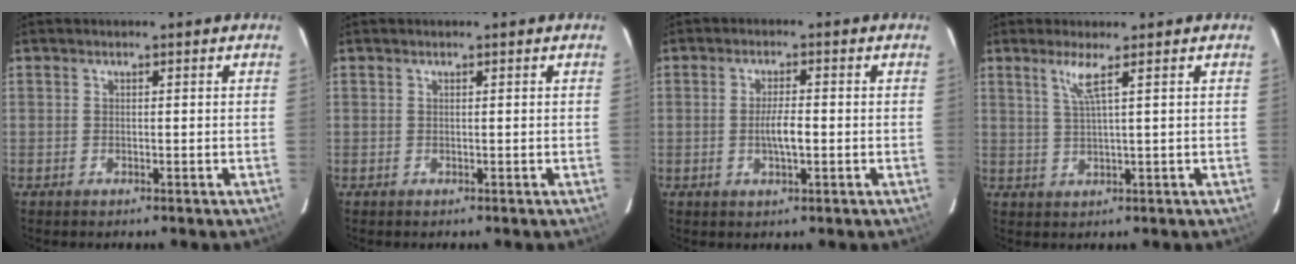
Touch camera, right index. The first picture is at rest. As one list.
[{"total": 0.0}, {"total": 3.9, "force": [-0.7, 0.8, 3.8], "torque": [-0.068, -0.003, -0.010]}, {"total": 3.3, "force": [1.8, -0.8, 2.7], "torque": [-0.049, -0.007, 0.037]}]